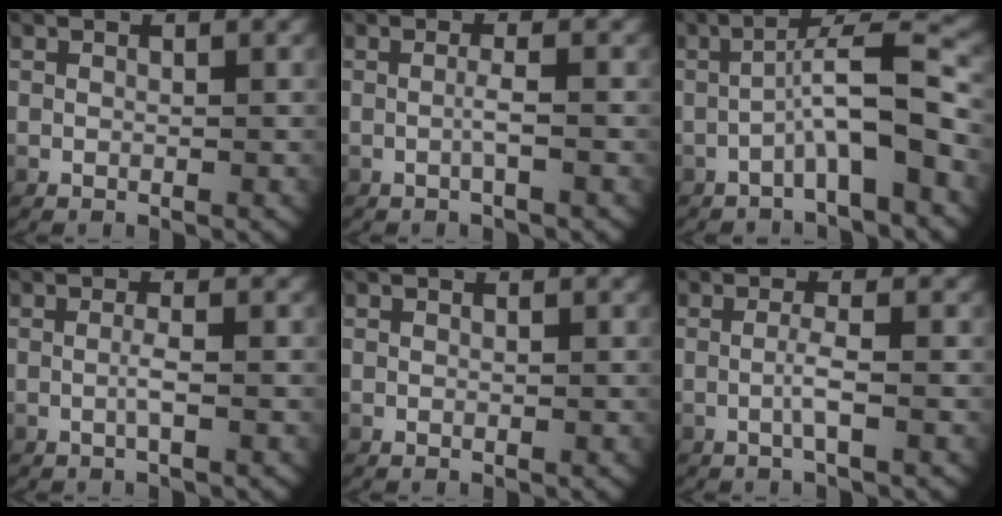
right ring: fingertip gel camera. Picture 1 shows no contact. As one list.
[{"total": 1.3, "force": [-0.4, -0.3, 1.2], "torque": [-0.026, 0.000, -0.009]}, {"total": 5.3, "force": [-1.3, 1.3, 4.9], "torque": [-0.069, 0.013, -0.025]}, {"total": 1.3, "force": [-0.4, -0.1, 1.3], "torque": [-0.029, -0.002, -0.009]}, {"total": 0.0}, {"total": 1.8, "force": [-0.5, -0.1, 1.7], "torque": [-0.039, -0.004, -0.010]}]